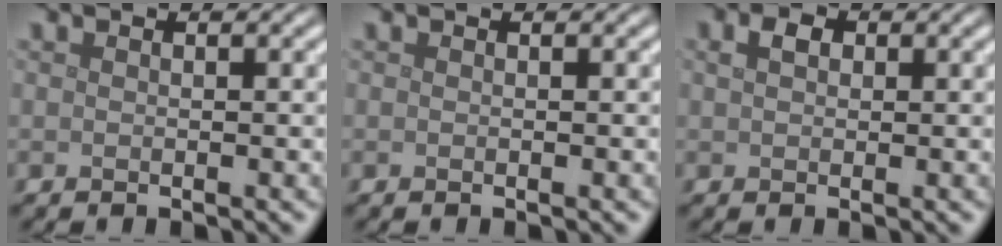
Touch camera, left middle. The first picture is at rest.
{"total": 0.0}
{"total": 1.6, "force": [0.6, 1.1, 1.0], "torque": [-0.021, 0.006, 0.008]}